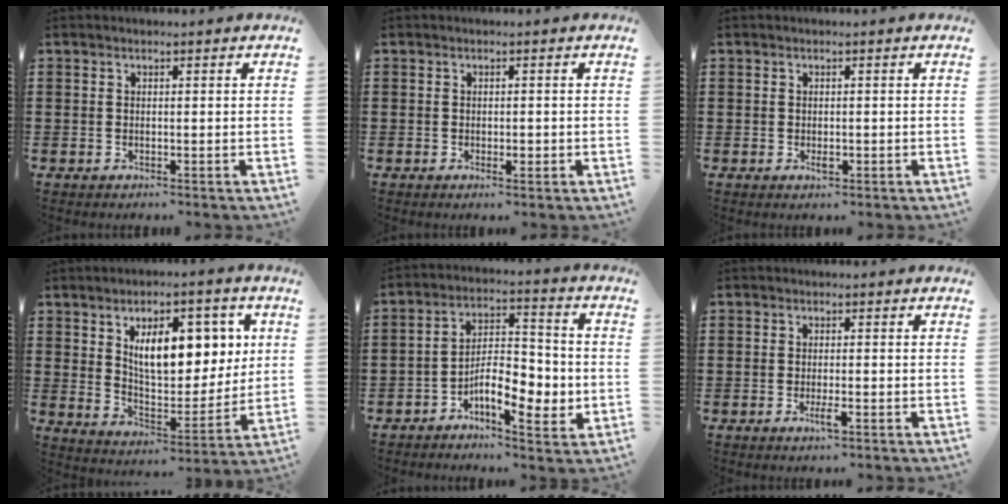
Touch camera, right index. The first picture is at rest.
{"total": 1.4, "force": [-0.4, 0.5, 1.3], "torque": [-0.022, -0.001, -0.007]}
{"total": 1.0, "force": [-0.3, 0.4, 0.8], "torque": [-0.015, -0.003, -0.004]}
{"total": 11.5, "force": [4.5, 5.8, 8.9], "torque": [-0.146, -0.005, 0.075]}
{"total": 8.4, "force": [-3.1, 3.8, 6.8], "torque": [-0.117, 0.000, -0.058]}
{"total": 2.4, "force": [-1.1, 0.4, 2.1], "torque": [-0.043, -0.004, -0.020]}